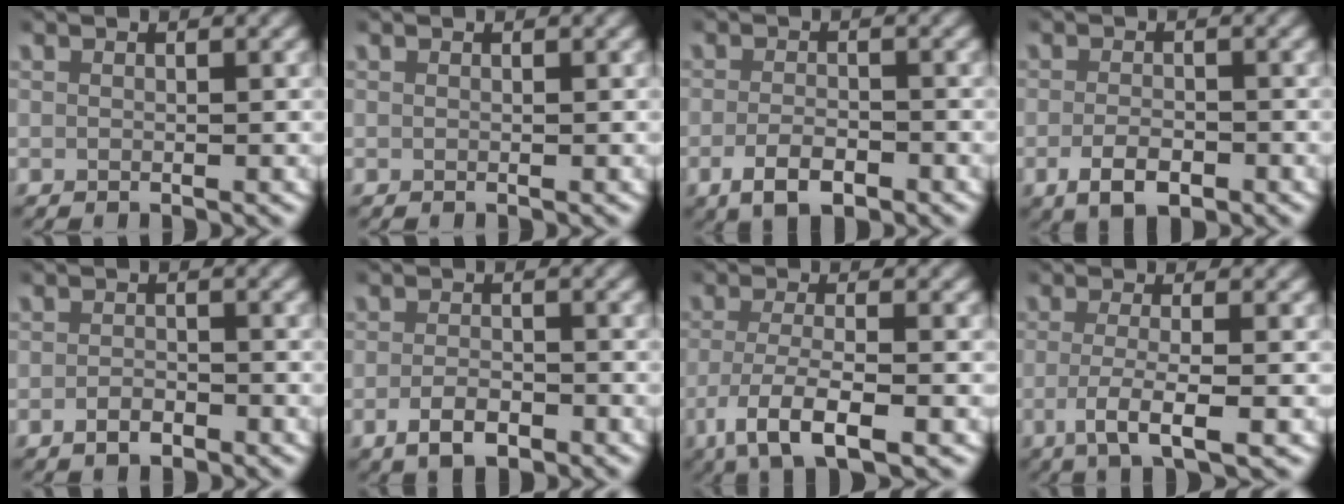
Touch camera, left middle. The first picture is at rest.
{"total": 0.0}
{"total": 3.6, "force": [-2.1, 1.7, 2.4], "torque": [-0.041, -0.006, -0.034]}
{"total": 3.4, "force": [-1.7, 1.7, 2.4], "torque": [-0.039, -0.007, -0.026]}
{"total": 1.7, "force": [-1.3, 0.8, 0.7], "torque": [-0.013, -0.003, -0.022]}
{"total": 2.9, "force": [-1.8, 1.4, 1.8], "torque": [-0.031, -0.003, -0.030]}
{"total": 5.4, "force": [-2.6, 1.8, 4.4], "torque": [-0.090, -0.016, -0.036]}
{"total": 4.1, "force": [-1.5, 0.8, 3.8], "torque": [-0.082, -0.015, -0.019]}